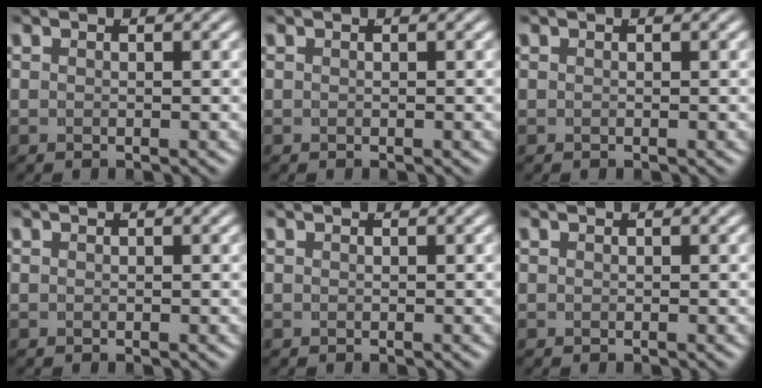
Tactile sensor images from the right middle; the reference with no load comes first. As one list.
[{"total": 0.0}, {"total": 0.0}, {"total": 0.0}, {"total": 0.0}, {"total": 0.0}]